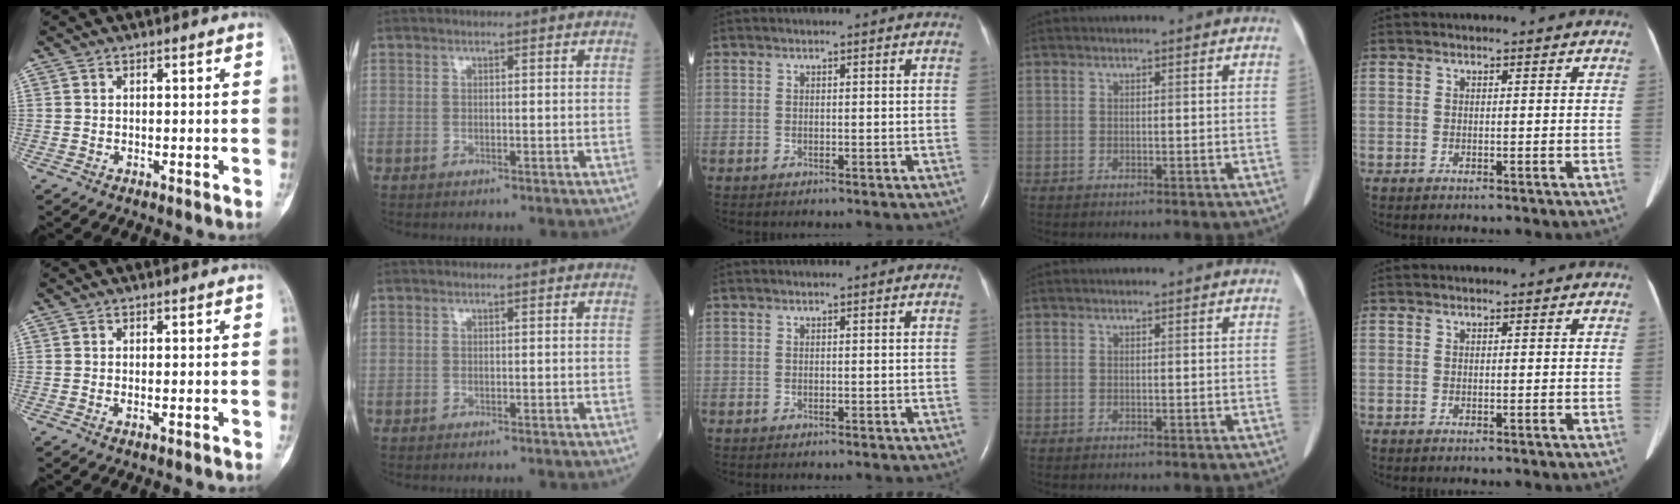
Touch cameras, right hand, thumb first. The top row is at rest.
{"thumb": {"total": 0.8, "force": [-0.3, 0.2, 0.7], "torque": [-0.015, 0.003, -0.004]}, "index": {"total": 0.7, "force": [-0.6, 0.0, 0.2], "torque": [-0.001, 0.000, -0.012]}}